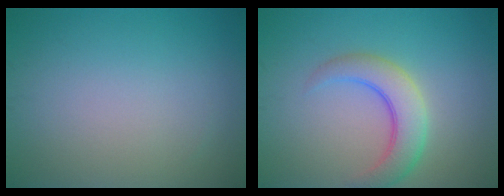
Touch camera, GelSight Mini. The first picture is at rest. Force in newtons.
{"total": 4.5, "press": 4.5, "slide": 0.3}